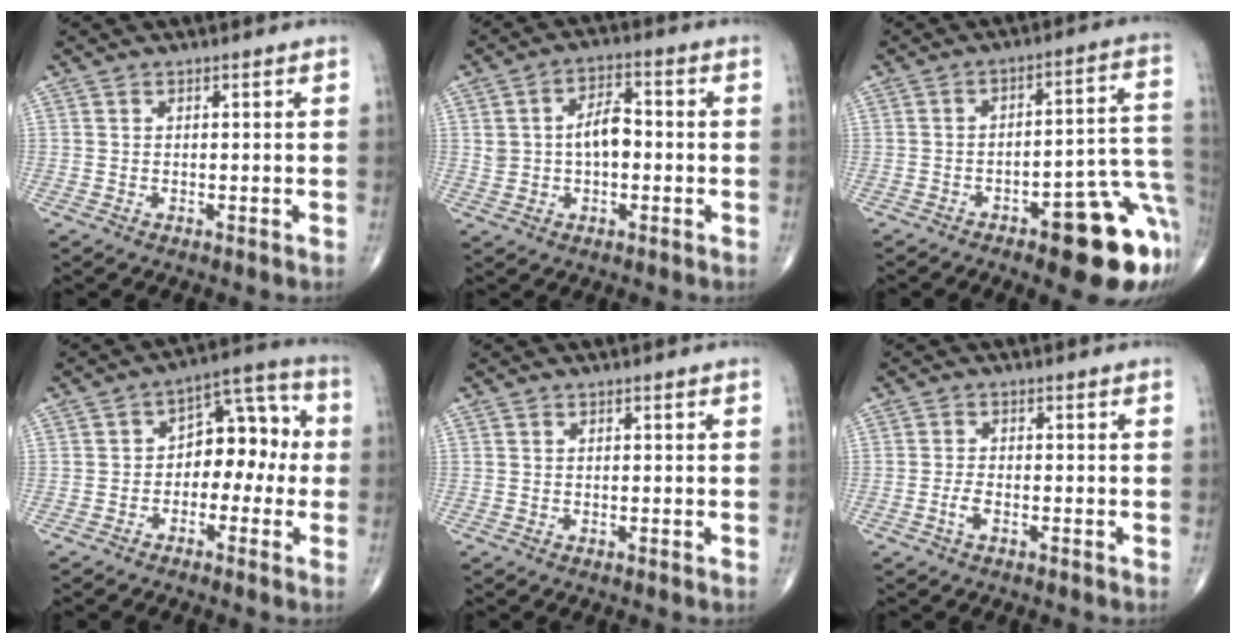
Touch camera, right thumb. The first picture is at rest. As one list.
[{"total": 7.5, "force": [0.0, 4.6, 5.9], "torque": [-0.093, 0.020, -0.002]}, {"total": 17.1, "force": [-7.6, 5.6, 14.2], "torque": [-0.104, 0.060, -0.091]}, {"total": 10.0, "force": [-1.0, 6.5, 7.6], "torque": [-0.063, 0.045, -0.030]}, {"total": 0.0}, {"total": 2.1, "force": [-1.1, 0.8, 1.6], "torque": [-0.037, 0.008, -0.023]}]